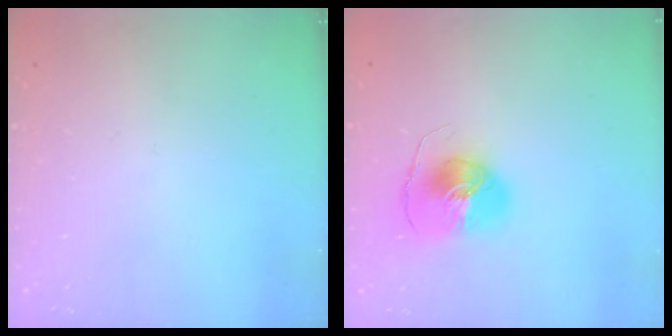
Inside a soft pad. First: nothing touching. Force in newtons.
{"total": 9.9, "press": 9.9, "slide": 1.3}